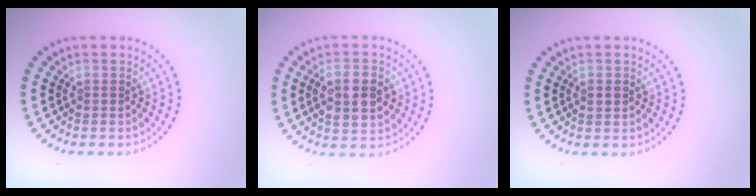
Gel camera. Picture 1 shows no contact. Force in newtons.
{"total": 3.9, "press": 3.9, "slide": 0.5}
{"total": 1.2, "press": 1.2, "slide": 0.1}